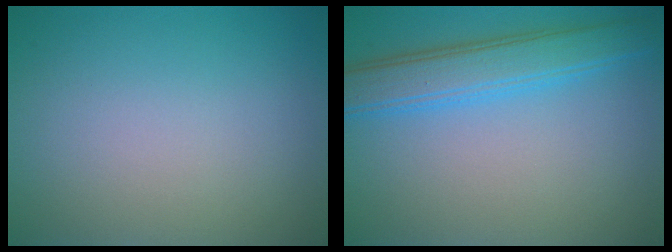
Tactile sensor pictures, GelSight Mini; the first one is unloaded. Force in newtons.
{"total": 4.6, "press": 4.6, "slide": 0.1}